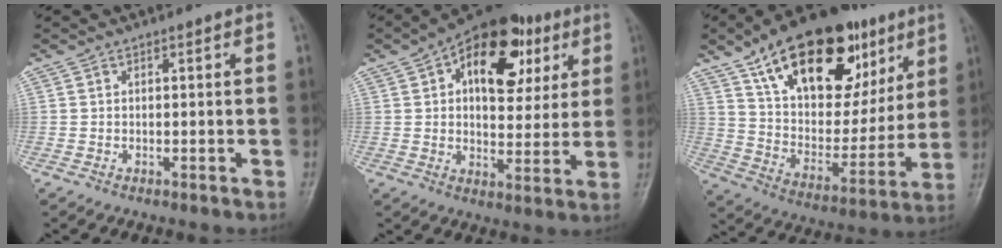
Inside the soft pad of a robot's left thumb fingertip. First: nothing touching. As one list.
[{"total": 18.9, "force": [7.4, 10.7, 13.7], "torque": [-0.144, -0.002, 0.106]}, {"total": 29.6, "force": [15.3, 15.7, 19.9], "torque": [-0.271, -0.010, 0.256]}]